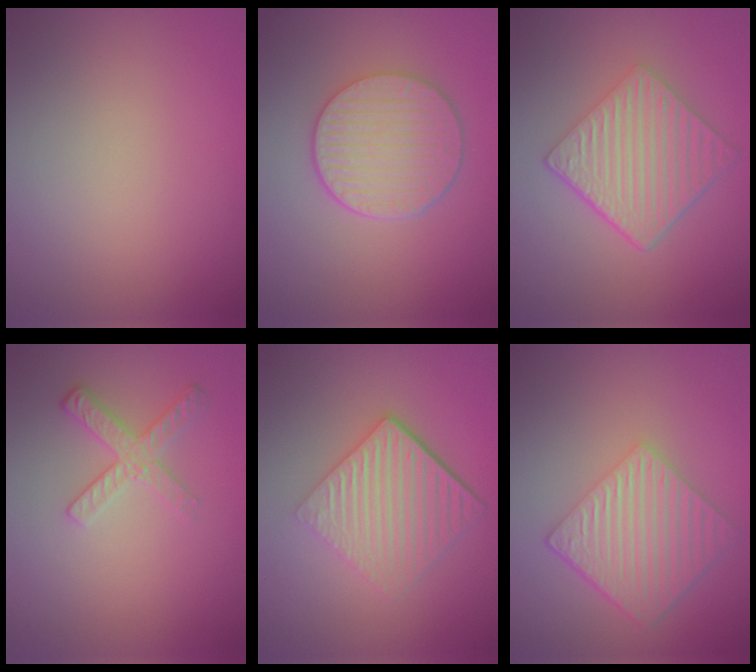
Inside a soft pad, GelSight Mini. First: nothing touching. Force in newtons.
{"total": 6.0, "press": 4.7, "slide": 3.6}
{"total": 6.7, "press": 4.5, "slide": 4.9}
{"total": 2.6, "press": 2.4, "slide": 1.2}
{"total": 5.8, "press": 4.0, "slide": 4.2}
{"total": 6.5, "press": 4.6, "slide": 4.6}